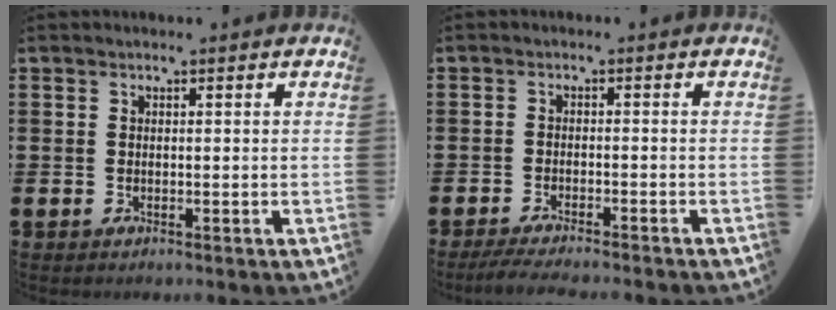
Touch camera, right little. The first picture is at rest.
{"total": 2.3, "force": [-2.1, -0.1, 1.0], "torque": [-0.014, 0.001, -0.039]}